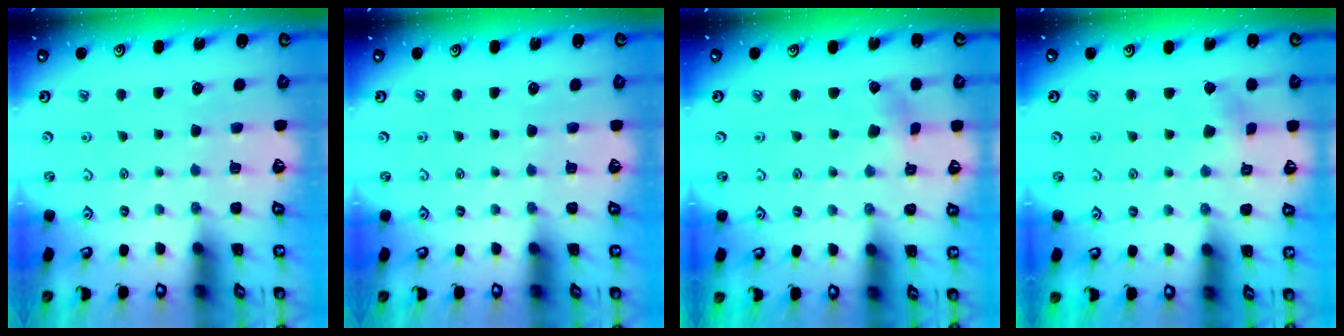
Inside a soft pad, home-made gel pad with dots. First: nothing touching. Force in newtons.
{"total": 0.0}
{"total": 2.2, "press": 2.2, "slide": 0.3}
{"total": 2.1, "press": 2.1, "slide": 0.1}